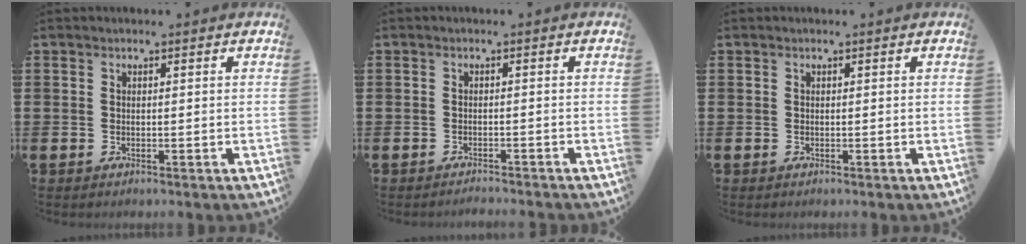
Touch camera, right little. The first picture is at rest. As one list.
[{"total": 1.0, "force": [-1.0, -0.2, 0.0], "torque": [0.000, 0.001, -0.021]}, {"total": 0.0}]